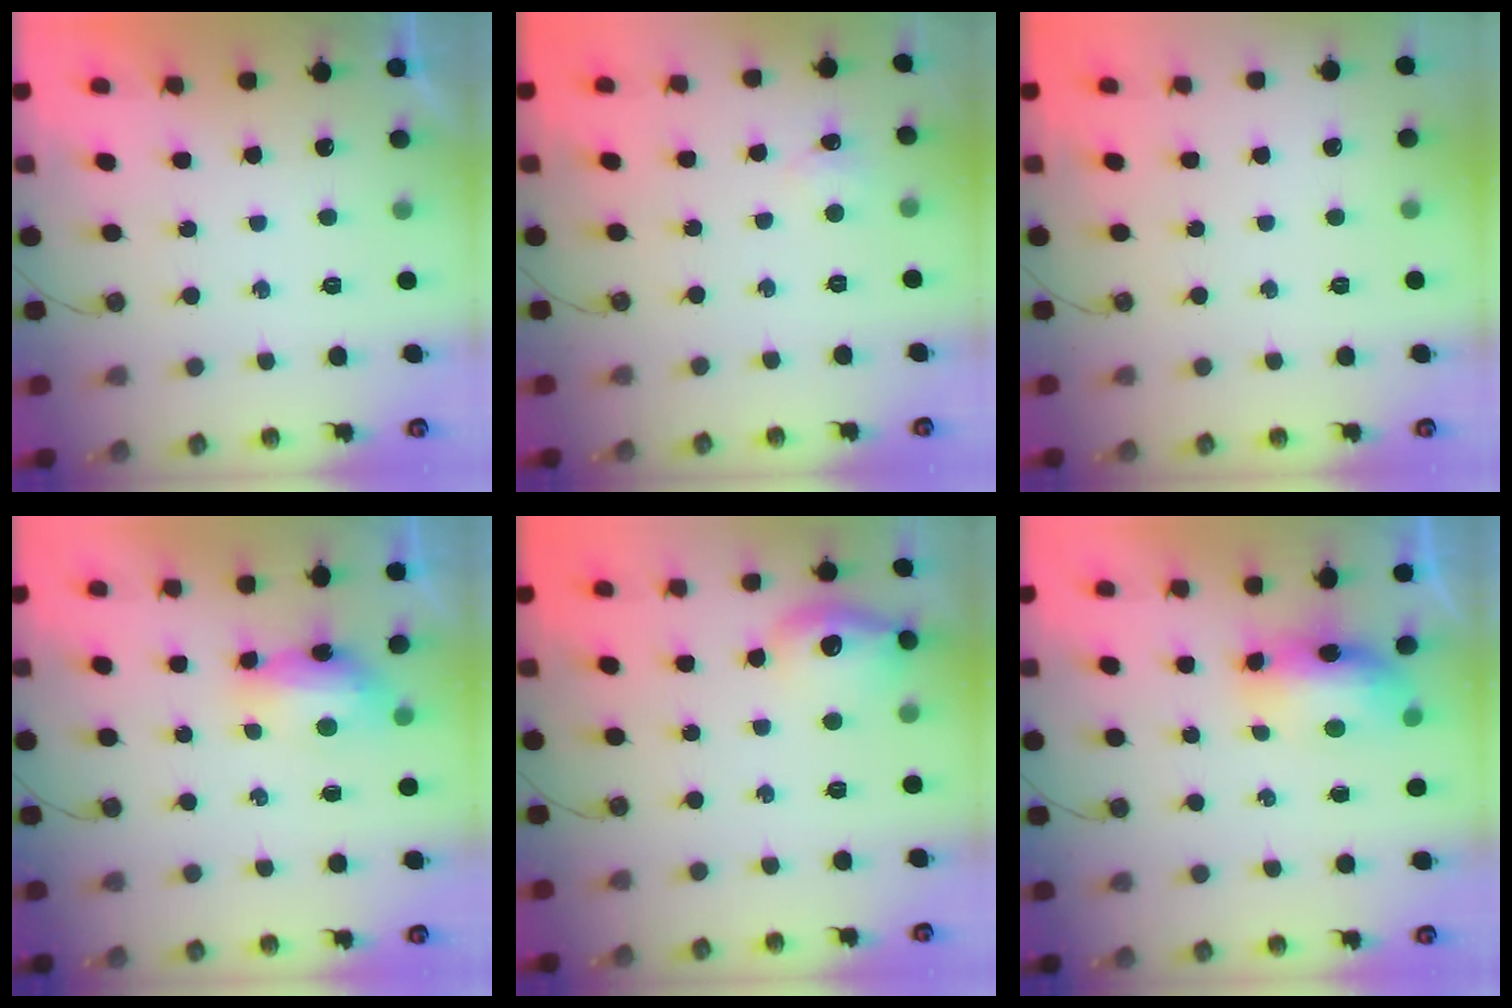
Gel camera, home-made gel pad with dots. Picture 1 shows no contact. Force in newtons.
{"total": 4.4, "press": 4.4, "slide": 0.6}
{"total": 0.0}
{"total": 7.7, "press": 7.6, "slide": 1.1}
{"total": 13.6, "press": 13.6, "slide": 1.1}
{"total": 13.4, "press": 10.4, "slide": 8.4}